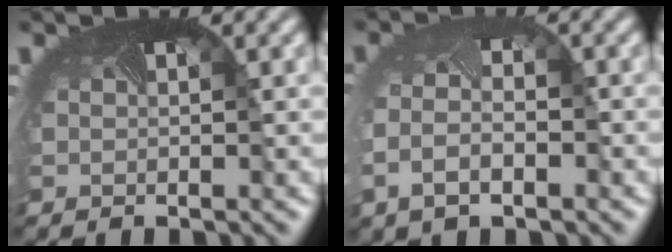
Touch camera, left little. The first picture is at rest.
{"total": 3.7, "force": [-1.1, 2.2, 2.7], "torque": [-0.077, -0.010, -0.024]}